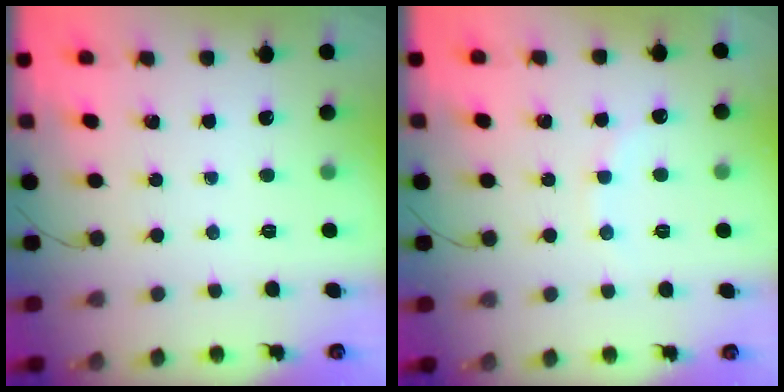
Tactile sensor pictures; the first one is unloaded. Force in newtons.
{"total": 3.9, "press": 3.7, "slide": 1.1}